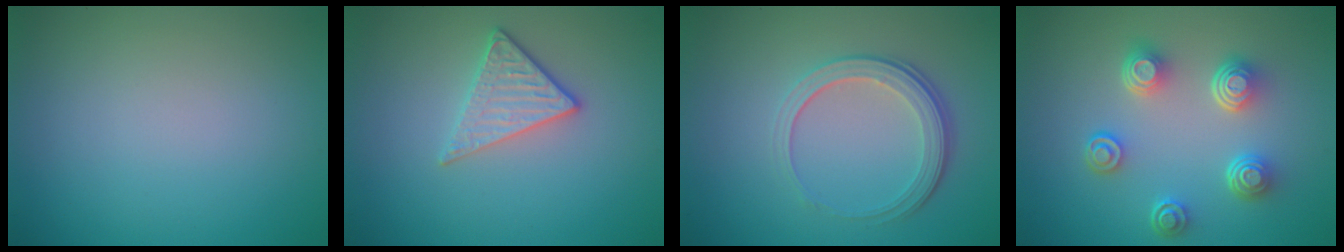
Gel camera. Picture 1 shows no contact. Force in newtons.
{"total": 2.9, "press": 2.6, "slide": 1.3}
{"total": 3.9, "press": 2.8, "slide": 2.8}
{"total": 4.7, "press": 3.4, "slide": 3.2}